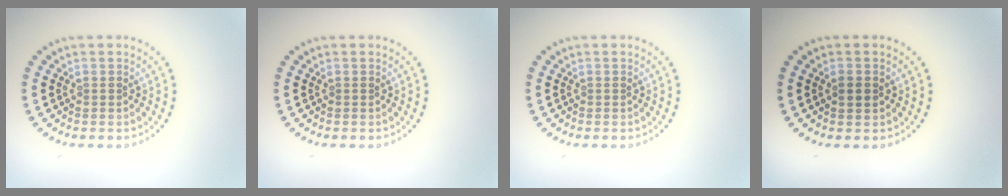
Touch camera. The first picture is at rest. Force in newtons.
{"total": 0.0}
{"total": 0.0}
{"total": 1.2, "press": 1.2, "slide": 0.0}